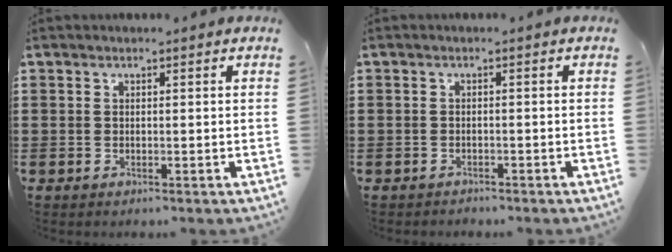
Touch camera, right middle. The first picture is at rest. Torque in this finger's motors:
{"motor_torque": [-0.68, 0.42, -0.63, -0.14]}